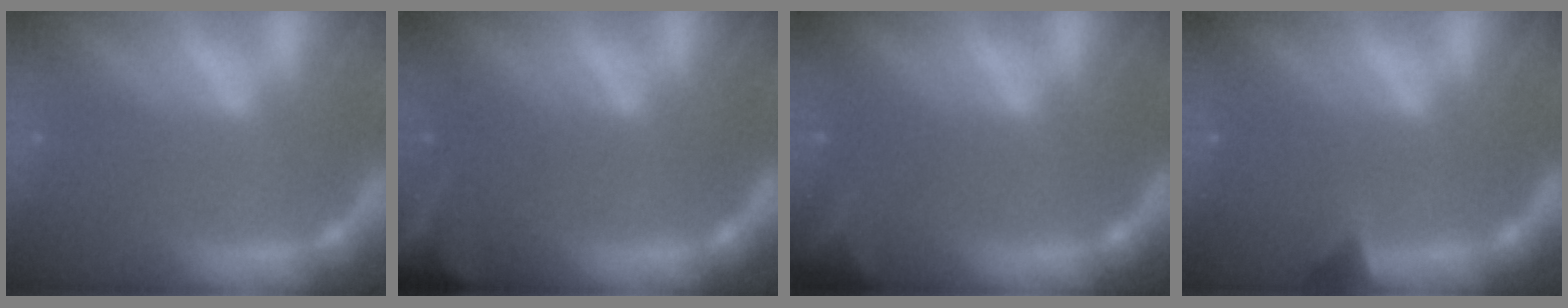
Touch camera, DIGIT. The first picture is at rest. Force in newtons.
{"total": 10.0}
{"total": 4.0}
{"total": 1.4}